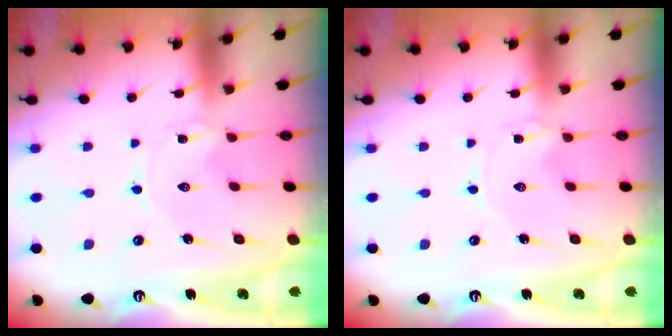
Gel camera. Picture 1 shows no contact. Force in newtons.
{"total": 0.0}